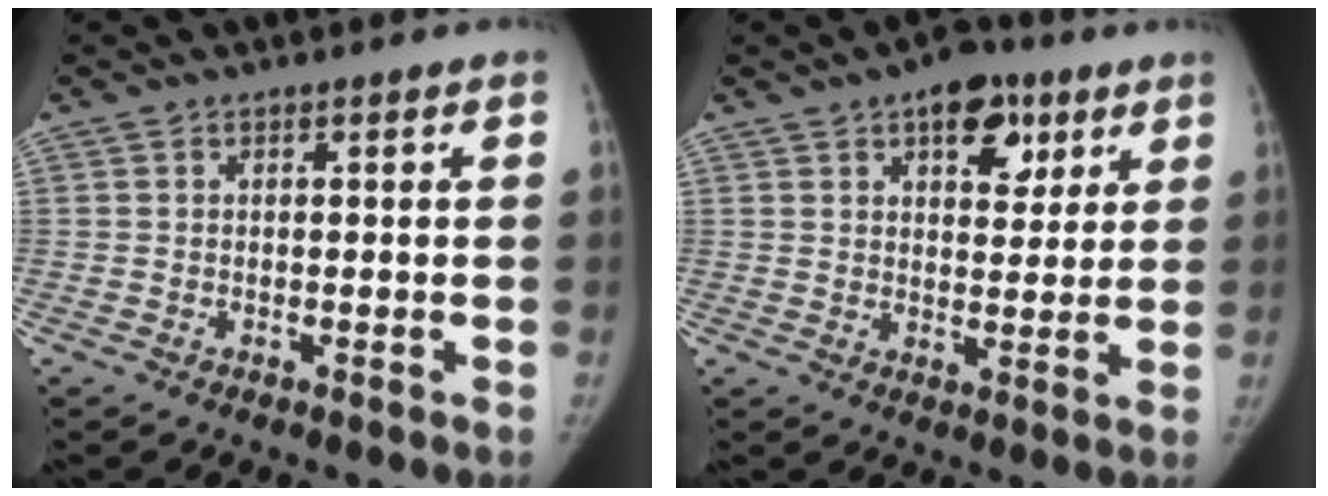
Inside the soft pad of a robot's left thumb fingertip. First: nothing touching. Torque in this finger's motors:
{"motor_torque": [0.22, -0.01, 0.69, -0.79, 0.22]}